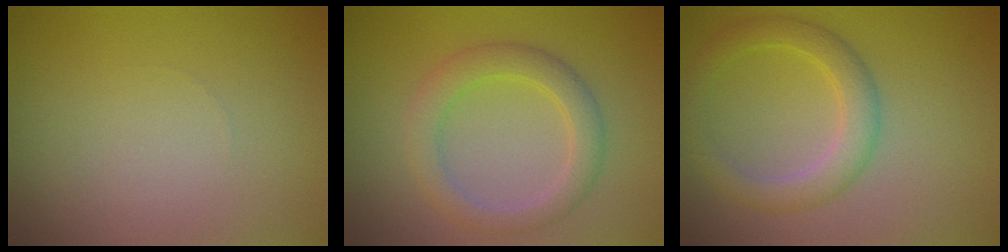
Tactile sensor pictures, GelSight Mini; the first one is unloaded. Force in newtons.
{"total": 3.5, "press": 3.5, "slide": 0.2}
{"total": 3.4, "press": 3.4, "slide": 0.1}